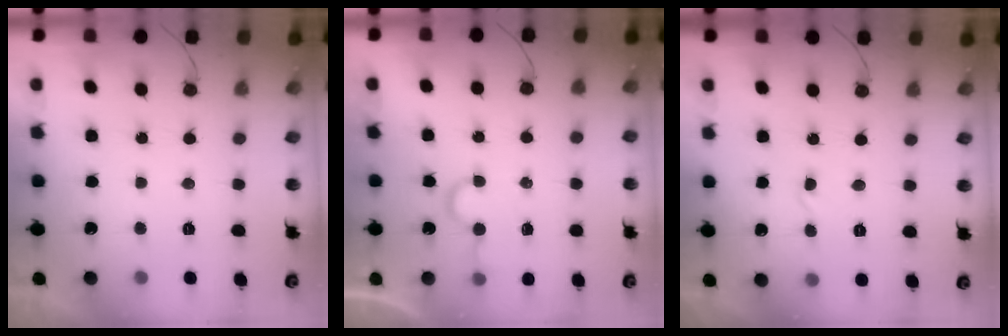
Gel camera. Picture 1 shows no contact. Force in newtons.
{"total": 5.4, "press": 5.4, "slide": 0.4}
{"total": 2.7, "press": 2.7, "slide": 0.3}